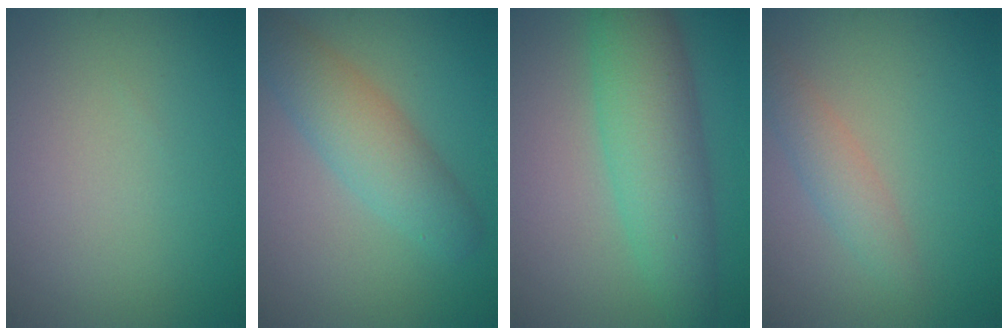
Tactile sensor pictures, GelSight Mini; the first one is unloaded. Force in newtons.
{"total": 4.5, "press": 4.5, "slide": 0.2}
{"total": 6.6, "press": 6.6, "slide": 0.0}
{"total": 2.2, "press": 2.2, "slide": 0.1}